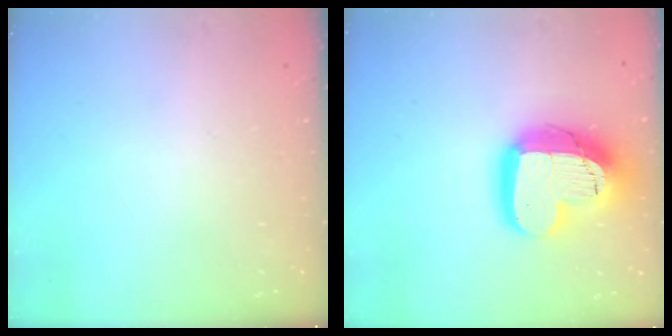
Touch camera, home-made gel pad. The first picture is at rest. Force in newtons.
{"total": 20.1, "press": 20.0, "slide": 1.6}